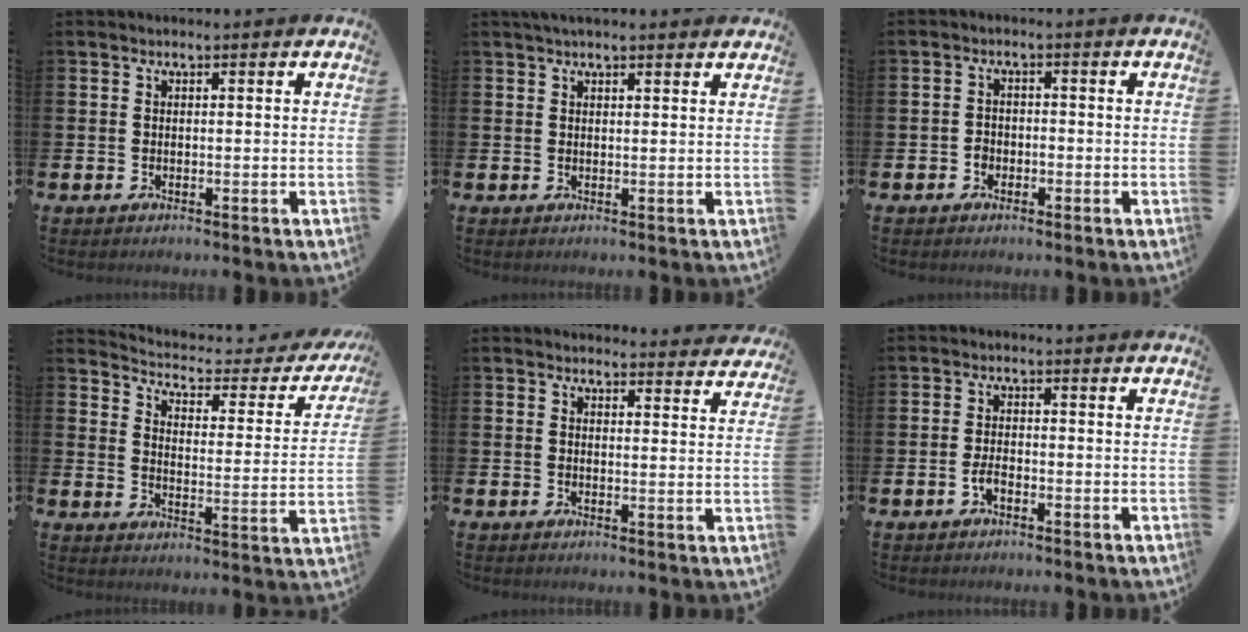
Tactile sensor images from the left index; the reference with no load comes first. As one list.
[{"total": 2.2, "force": [2.0, 0.4, 0.9], "torque": [-0.016, 0.002, 0.036]}, {"total": 1.7, "force": [-0.9, 1.3, 0.4], "torque": [-0.008, 0.002, -0.021]}, {"total": 4.0, "force": [3.5, 1.6, 1.1], "torque": [-0.040, -0.035, 0.049]}, {"total": 3.0, "force": [2.9, 0.4, 0.0], "torque": [0.008, -0.021, 0.051]}, {"total": 2.0, "force": [-1.0, 0.9, 1.4], "torque": [-0.034, 0.004, -0.017]}]